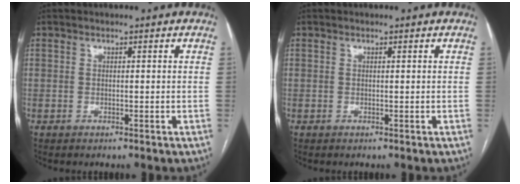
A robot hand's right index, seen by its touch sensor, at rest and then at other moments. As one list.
[{"total": 0.0}]